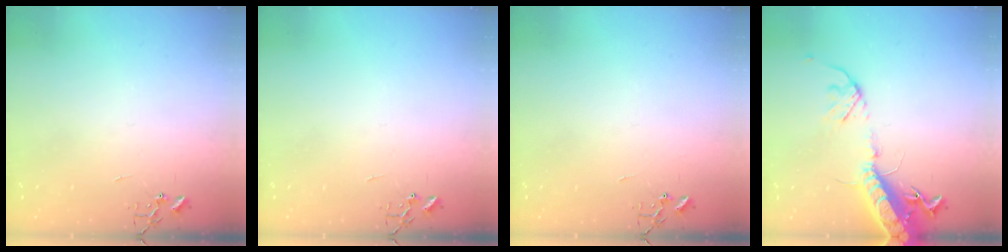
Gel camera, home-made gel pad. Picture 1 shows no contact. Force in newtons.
{"total": 0.0}
{"total": 0.0}
{"total": 17.1, "press": 16.6, "slide": 4.0}